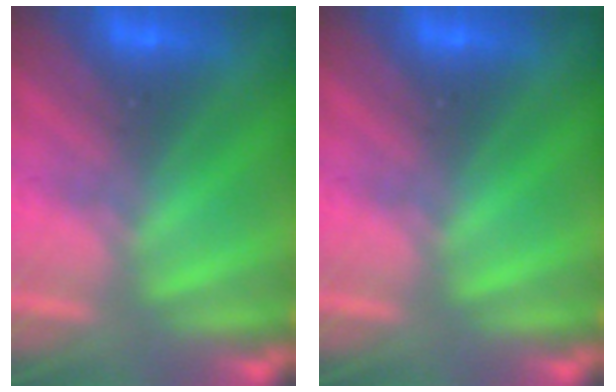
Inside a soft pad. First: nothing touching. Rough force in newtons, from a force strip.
{"total": 0.0}